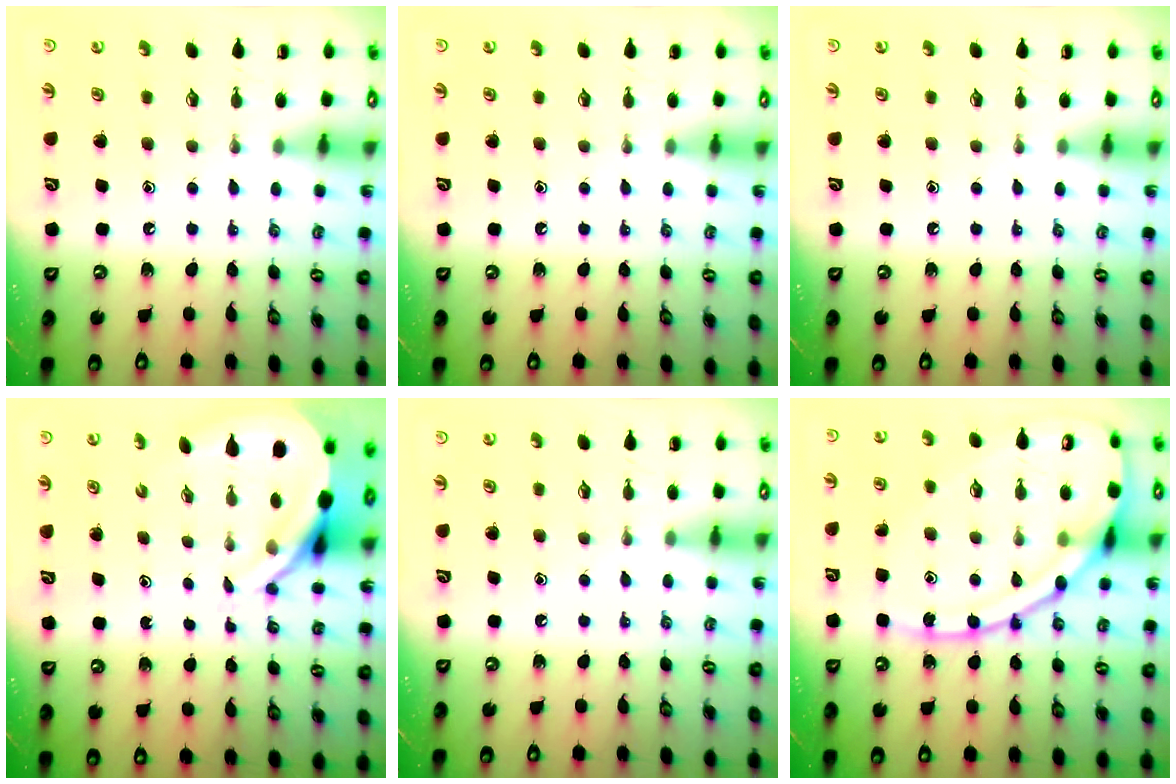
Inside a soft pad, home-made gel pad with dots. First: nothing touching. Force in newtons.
{"total": 0.0}
{"total": 0.0}
{"total": 7.5, "press": 7.4, "slide": 0.9}
{"total": 0.0}
{"total": 16.3, "press": 16.2, "slide": 1.6}